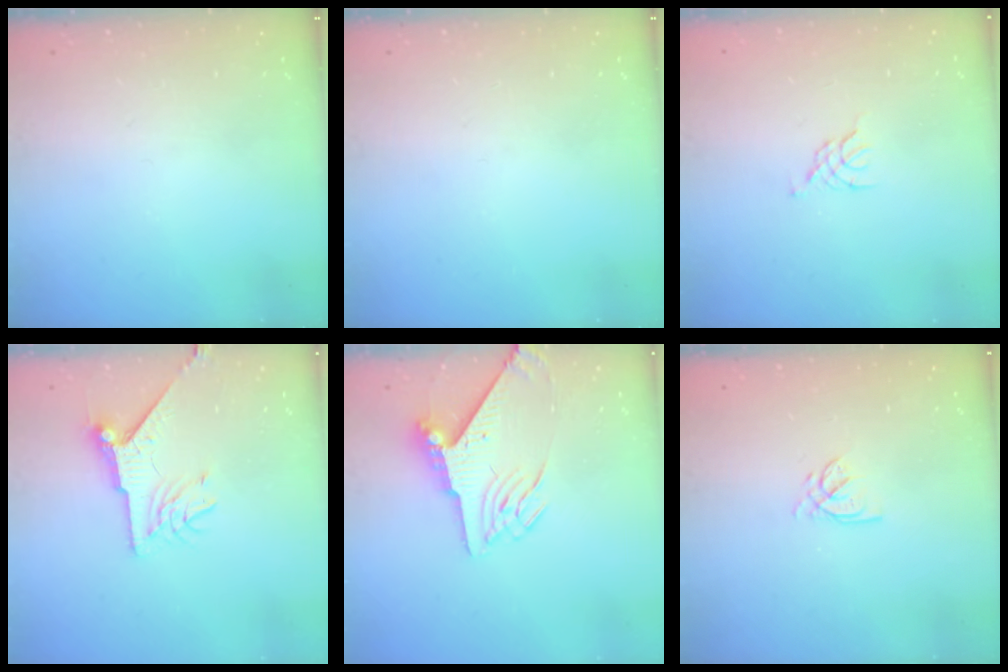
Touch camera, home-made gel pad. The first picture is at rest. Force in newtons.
{"total": 0.0}
{"total": 0.8, "press": 0.7, "slide": 0.3}
{"total": 8.3, "press": 8.2, "slide": 0.8}
{"total": 8.8, "press": 8.7, "slide": 1.1}
{"total": 2.2, "press": 2.2, "slide": 0.3}